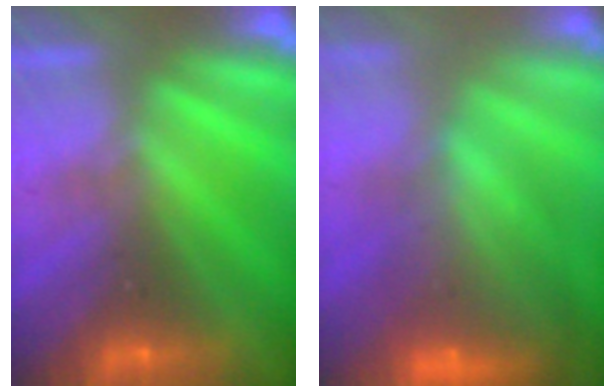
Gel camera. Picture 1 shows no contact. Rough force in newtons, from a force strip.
{"total": 9.0}